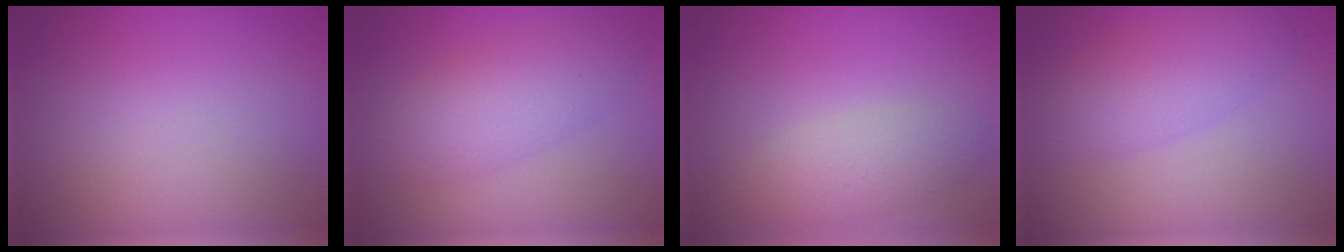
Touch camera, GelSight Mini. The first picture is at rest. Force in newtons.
{"total": 4.5, "press": 4.5, "slide": 0.1}
{"total": 3.0, "press": 3.0, "slide": 0.1}
{"total": 4.0, "press": 4.0, "slide": 0.1}